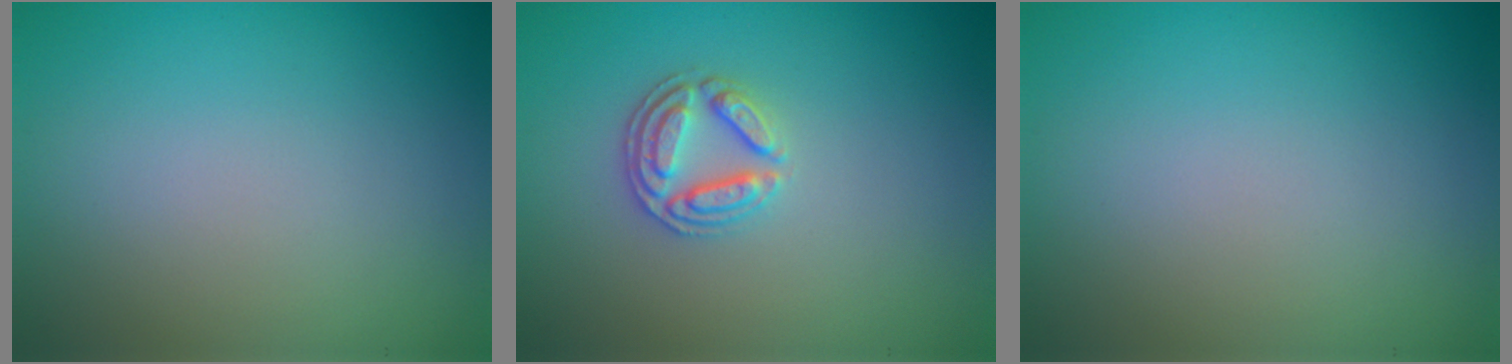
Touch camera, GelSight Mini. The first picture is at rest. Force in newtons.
{"total": 2.7, "press": 2.6, "slide": 0.9}
{"total": 0.0}